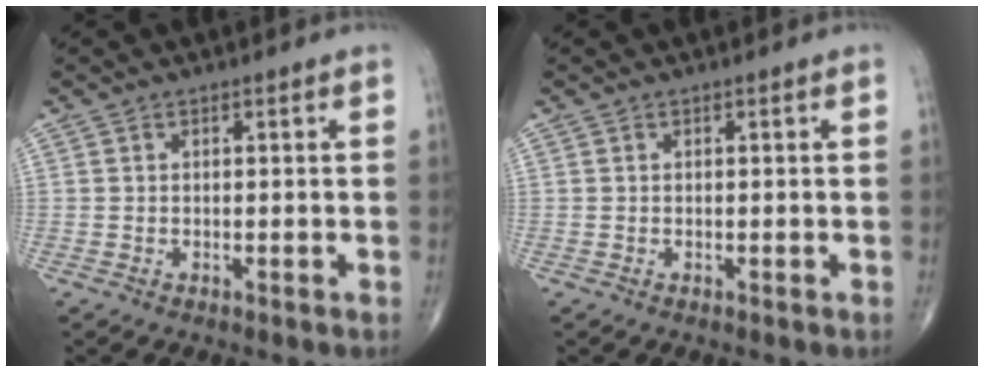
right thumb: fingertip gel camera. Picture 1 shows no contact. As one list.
[{"total": 0.0}]